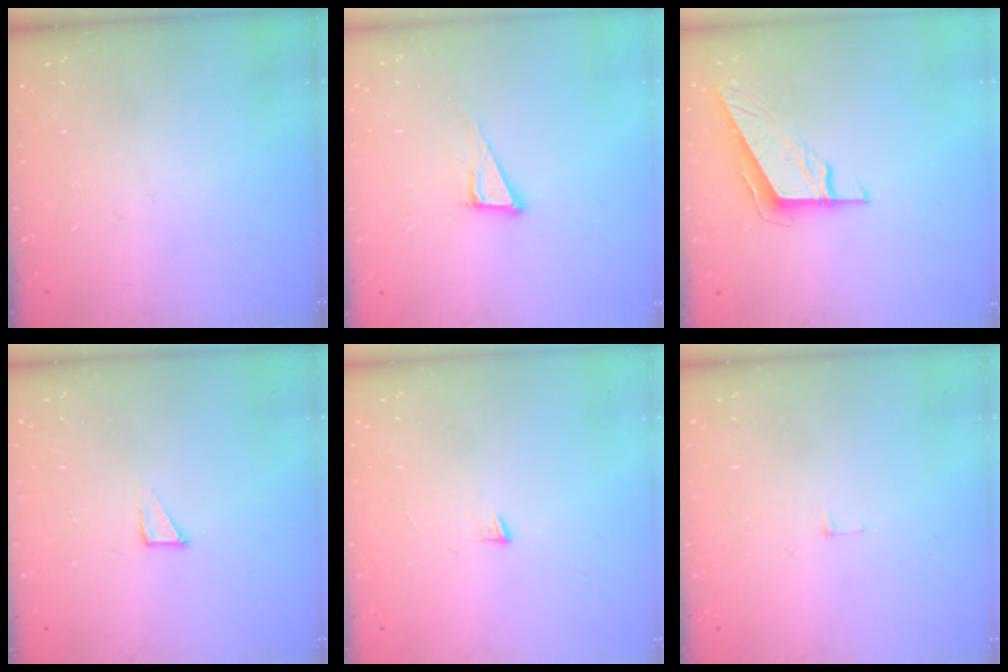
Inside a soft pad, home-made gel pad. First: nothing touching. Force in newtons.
{"total": 6.8, "press": 6.2, "slide": 2.8}
{"total": 8.6, "press": 8.6, "slide": 0.2}
{"total": 2.1, "press": 2.1, "slide": 0.1}
{"total": 3.1, "press": 3.1, "slide": 0.4}
{"total": 3.8, "press": 3.8, "slide": 0.3}